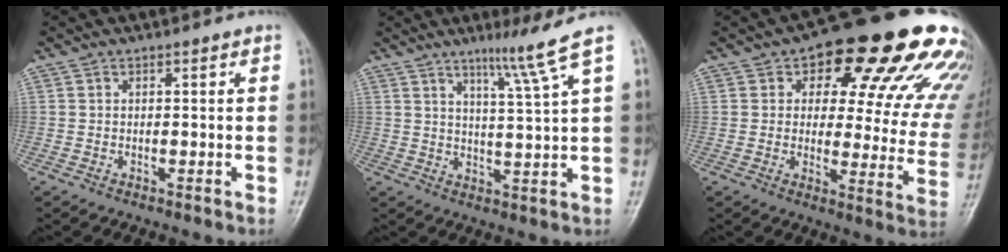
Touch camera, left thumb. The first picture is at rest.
{"total": 7.2, "force": [4.4, -1.5, 5.5], "torque": [-0.087, -0.039, 0.075]}
{"total": 24.0, "force": [12.6, 10.8, 17.3], "torque": [-0.176, -0.017, 0.152]}